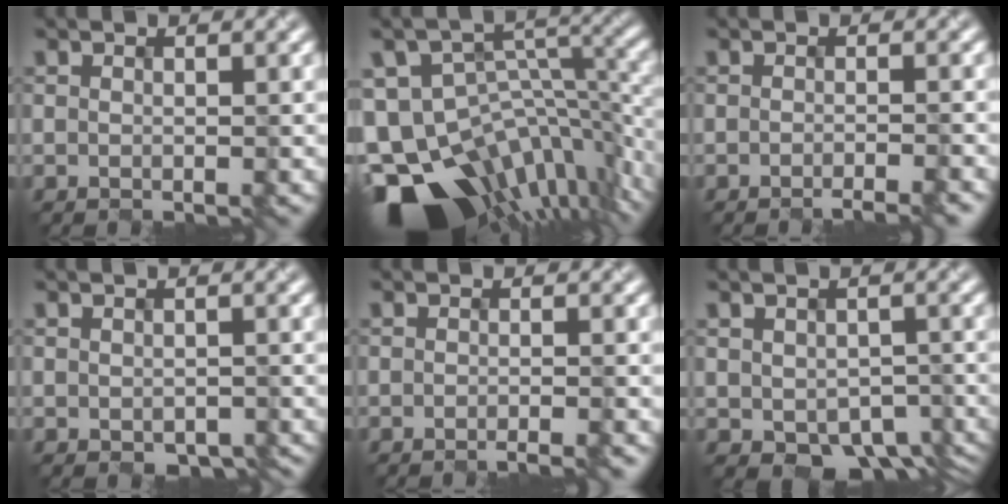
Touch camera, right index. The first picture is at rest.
{"total": 14.6, "force": [-8.0, 8.7, 8.6], "torque": [-0.189, -0.012, -0.106]}
{"total": 1.9, "force": [-1.4, 0.1, 1.2], "torque": [-0.009, -0.002, -0.022]}
{"total": 1.3, "force": [-0.9, 0.7, 0.6], "torque": [-0.010, -0.004, 0.005]}
{"total": 1.4, "force": [-1.1, 0.1, 0.9], "torque": [-0.009, 0.000, -0.019]}
{"total": 5.1, "force": [-1.9, 3.6, 3.1], "torque": [-0.044, -0.018, 0.001]}